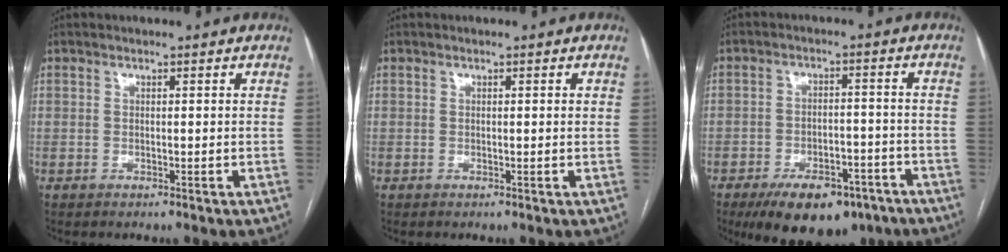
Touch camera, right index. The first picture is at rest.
{"total": 0.6, "force": [0.2, 0.1, 0.6], "torque": [-0.009, 0.002, 0.001]}
{"total": 12.5, "force": [-8.7, 5.9, 6.9], "torque": [-0.096, 0.006, -0.130]}